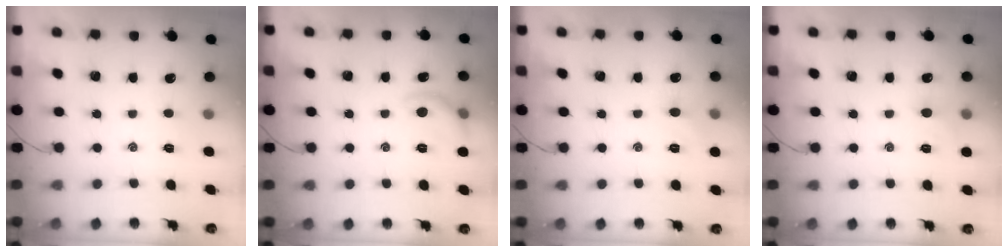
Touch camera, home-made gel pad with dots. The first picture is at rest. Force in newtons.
{"total": 8.2, "press": 8.1, "slide": 0.5}
{"total": 4.8, "press": 4.5, "slide": 1.5}
{"total": 5.1, "press": 4.8, "slide": 1.6}